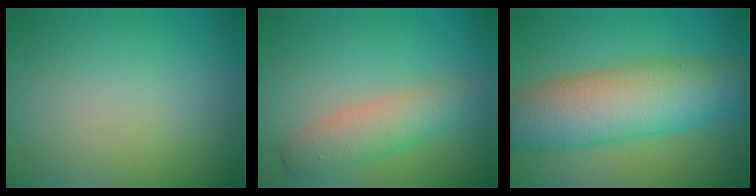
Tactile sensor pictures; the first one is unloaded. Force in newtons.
{"total": 3.3, "press": 3.3, "slide": 0.1}
{"total": 9.1, "press": 9.1, "slide": 0.1}